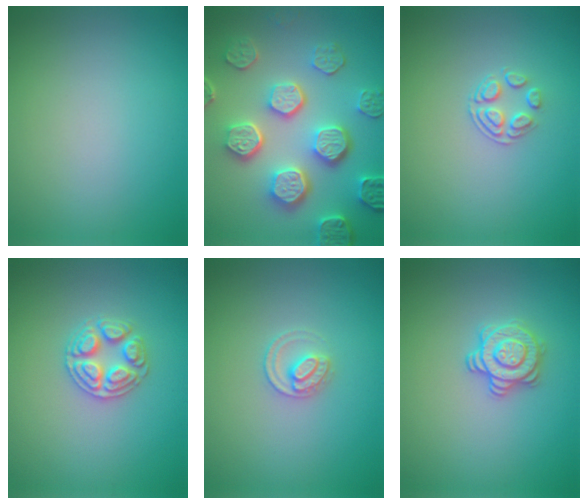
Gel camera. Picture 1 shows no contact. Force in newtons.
{"total": 7.3, "press": 5.8, "slide": 4.3}
{"total": 1.8, "press": 1.2, "slide": 1.4}
{"total": 3.0, "press": 2.9, "slide": 0.4}
{"total": 2.1, "press": 2.1, "slide": 0.2}
{"total": 2.8, "press": 2.7, "slide": 0.9}